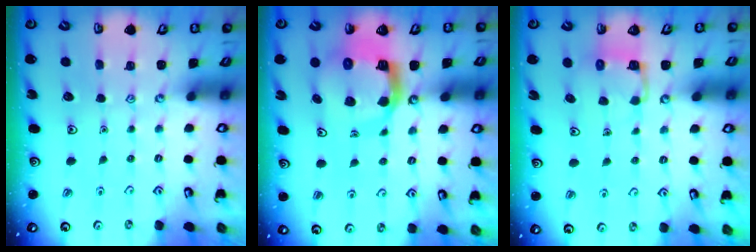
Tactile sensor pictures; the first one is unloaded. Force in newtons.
{"total": 12.0, "press": 11.9, "slide": 1.5}
{"total": 3.9, "press": 3.9, "slide": 0.2}